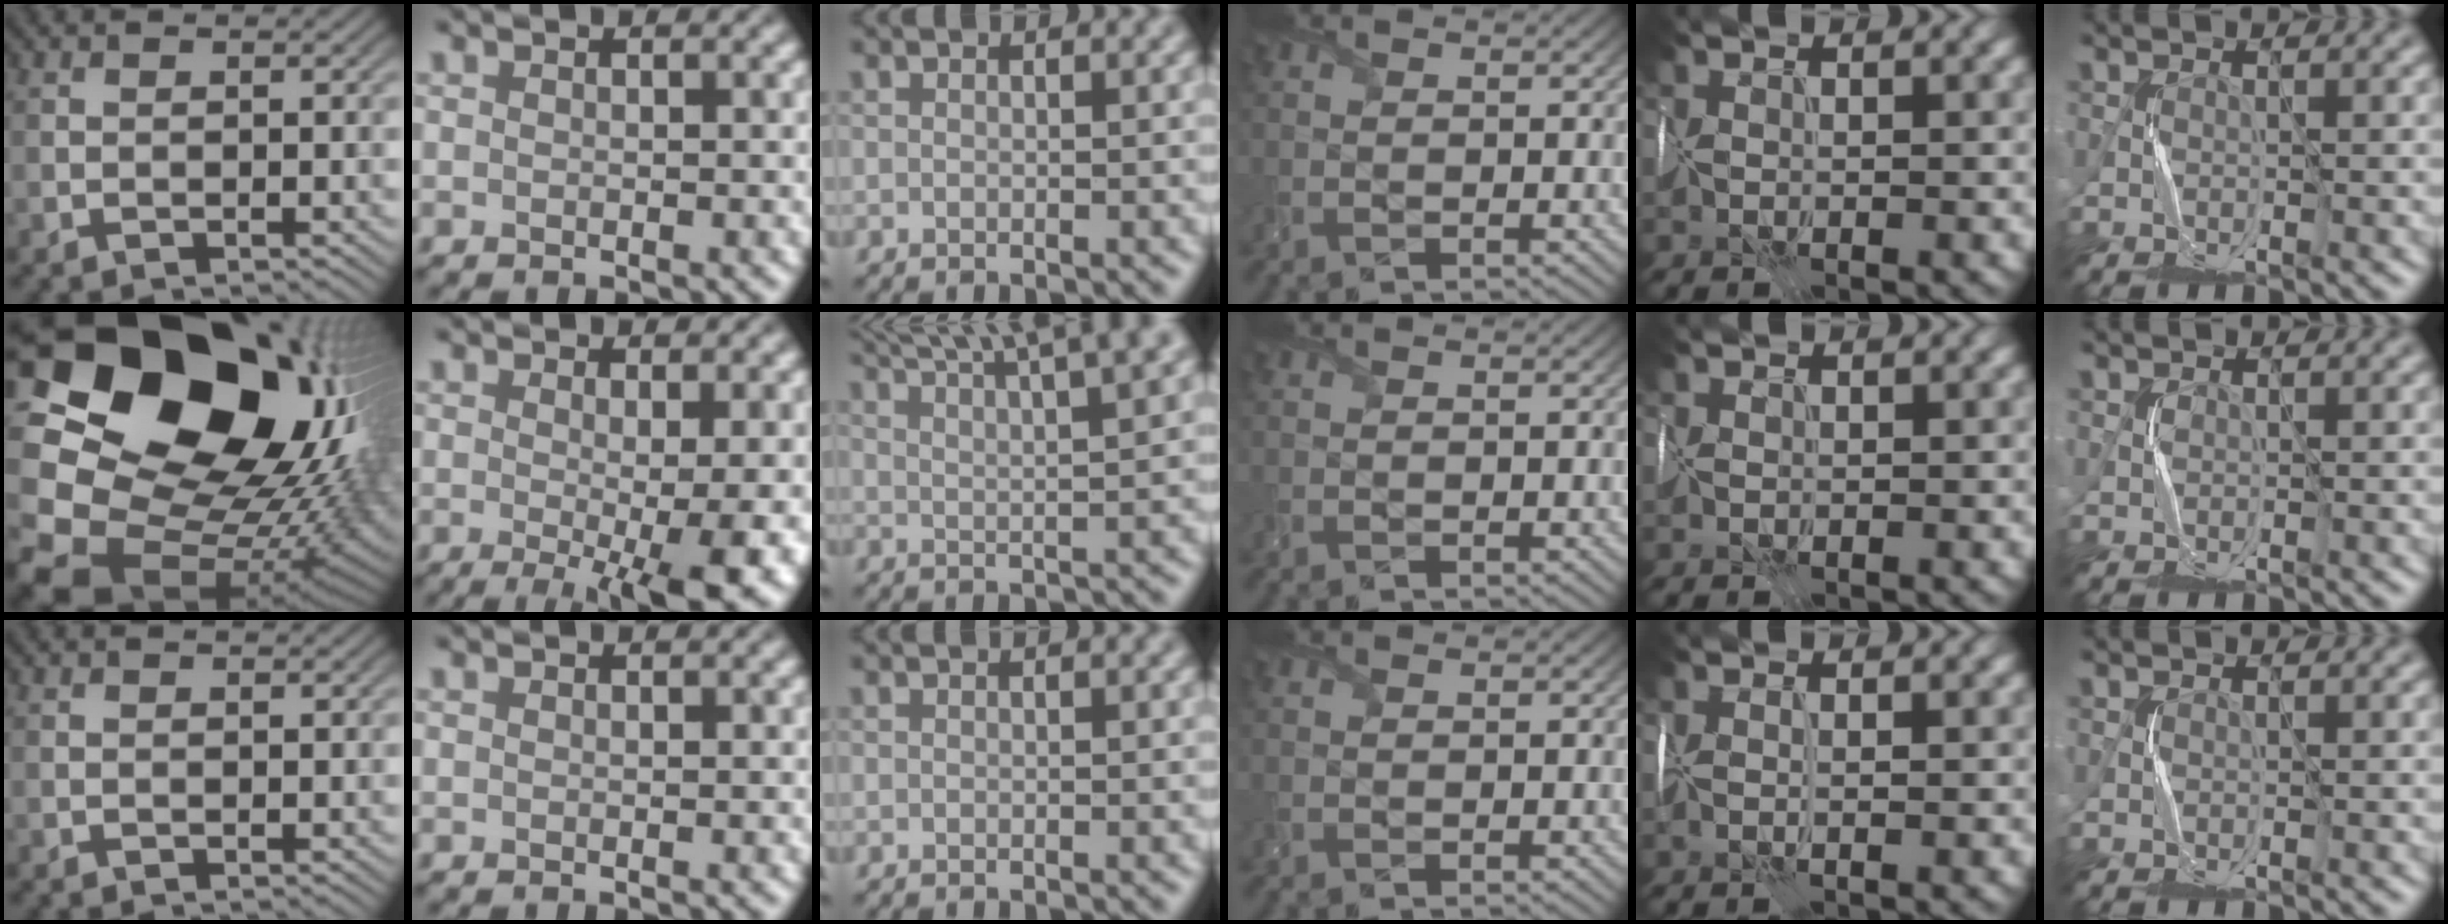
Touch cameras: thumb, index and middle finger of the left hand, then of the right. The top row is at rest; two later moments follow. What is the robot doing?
{"motion": "wrap", "object": "receipt paper"}